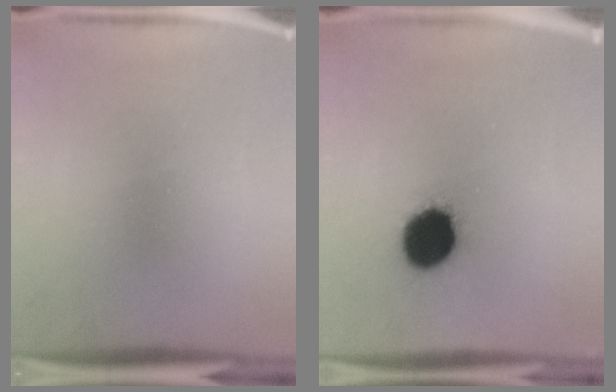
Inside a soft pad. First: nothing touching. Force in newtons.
{"total": 15.2}